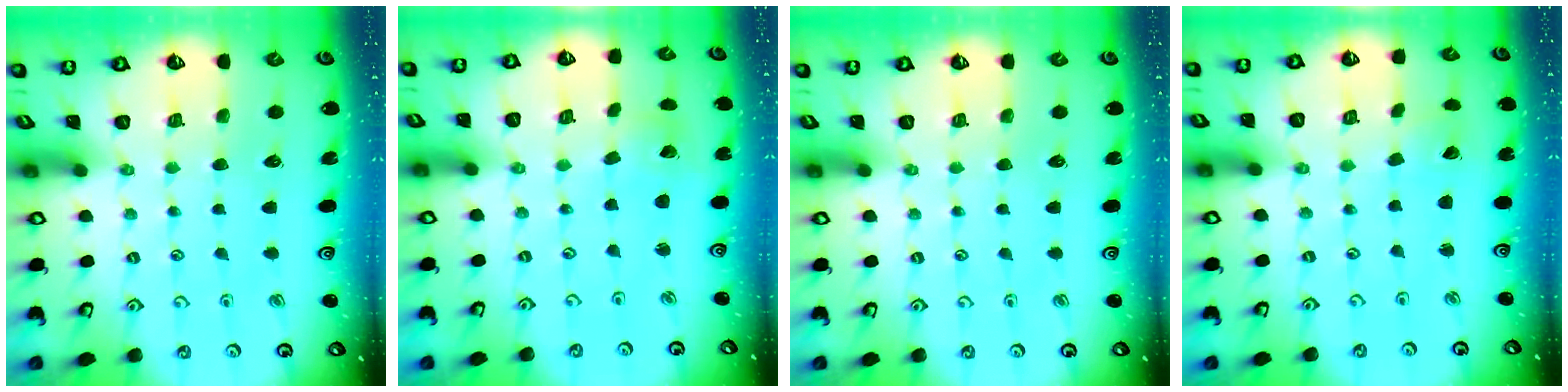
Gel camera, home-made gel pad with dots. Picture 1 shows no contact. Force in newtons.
{"total": 2.6, "press": 2.6, "slide": 0.2}
{"total": 0.0}
{"total": 2.6, "press": 2.6, "slide": 0.2}